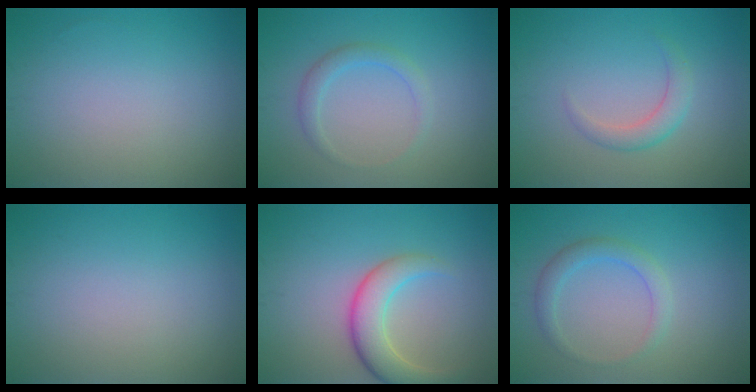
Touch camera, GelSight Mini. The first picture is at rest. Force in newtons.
{"total": 1.8, "press": 1.8, "slide": 0.1}
{"total": 2.0, "press": 2.0, "slide": 0.2}
{"total": 0.0}
{"total": 4.6, "press": 4.6, "slide": 0.4}
{"total": 2.2, "press": 2.2, "slide": 0.1}